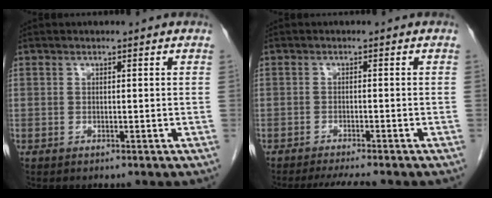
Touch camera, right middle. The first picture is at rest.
{"total": 5.1, "force": [-4.5, 0.0, 2.5], "torque": [-0.034, -0.014, -0.070]}